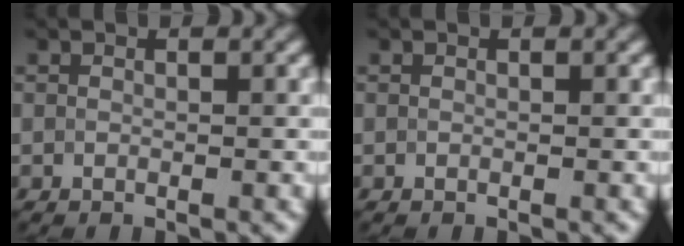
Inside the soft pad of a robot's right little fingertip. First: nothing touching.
{"total": 0.0}